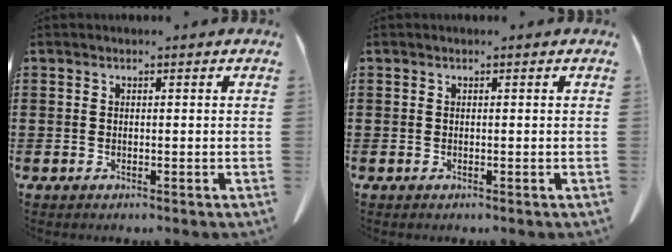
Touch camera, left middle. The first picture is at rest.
{"total": 0.0}